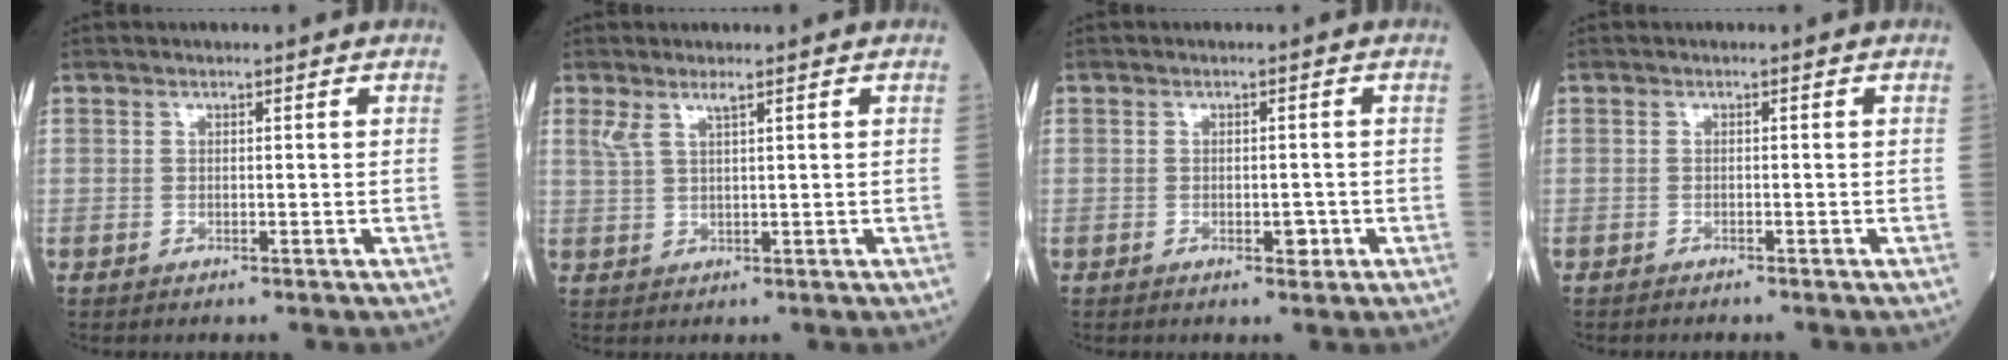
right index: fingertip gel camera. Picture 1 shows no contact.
{"total": 2.4, "force": [1.6, 0.1, 1.8], "torque": [-0.048, 0.009, 0.038]}
{"total": 1.9, "force": [-0.8, 0.8, 1.5], "torque": [-0.019, 0.001, -0.010]}
{"total": 0.9, "force": [-0.9, 0.0, 0.2], "torque": [-0.005, -0.001, -0.013]}